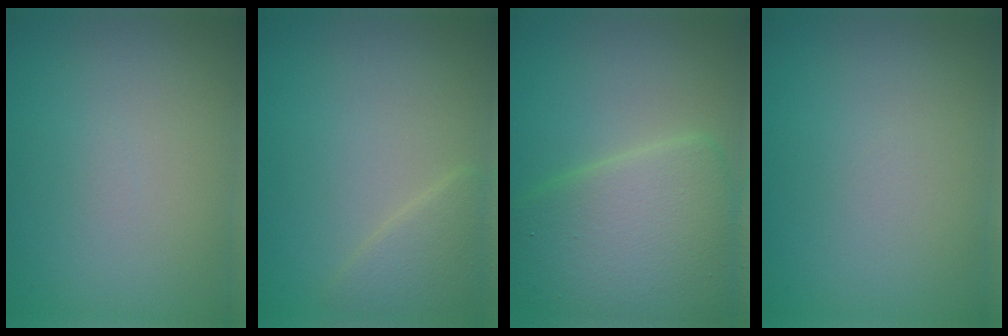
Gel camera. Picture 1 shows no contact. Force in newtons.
{"total": 2.1, "press": 2.1, "slide": 0.1}
{"total": 7.6, "press": 7.6, "slide": 0.3}
{"total": 0.0}